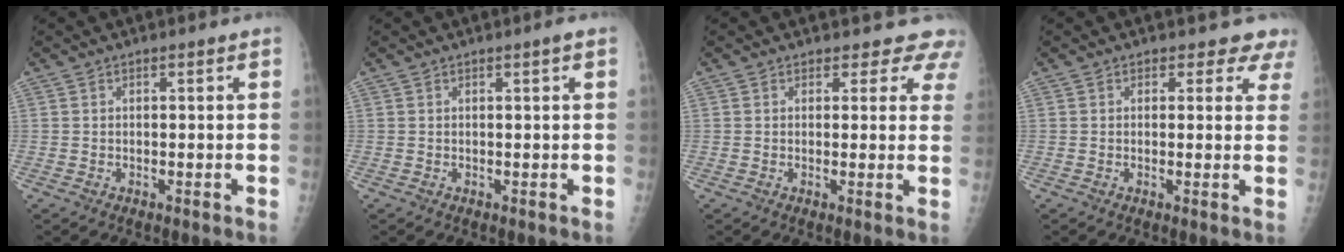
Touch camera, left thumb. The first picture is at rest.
{"total": 0.7, "force": [0.3, -0.2, 0.6], "torque": [-0.013, -0.001, 0.005]}
{"total": 5.4, "force": [4.7, 2.6, -0.3], "torque": [0.052, -0.021, 0.024]}
{"total": 4.1, "force": [3.4, 2.2, -0.1], "torque": [0.040, -0.016, 0.013]}